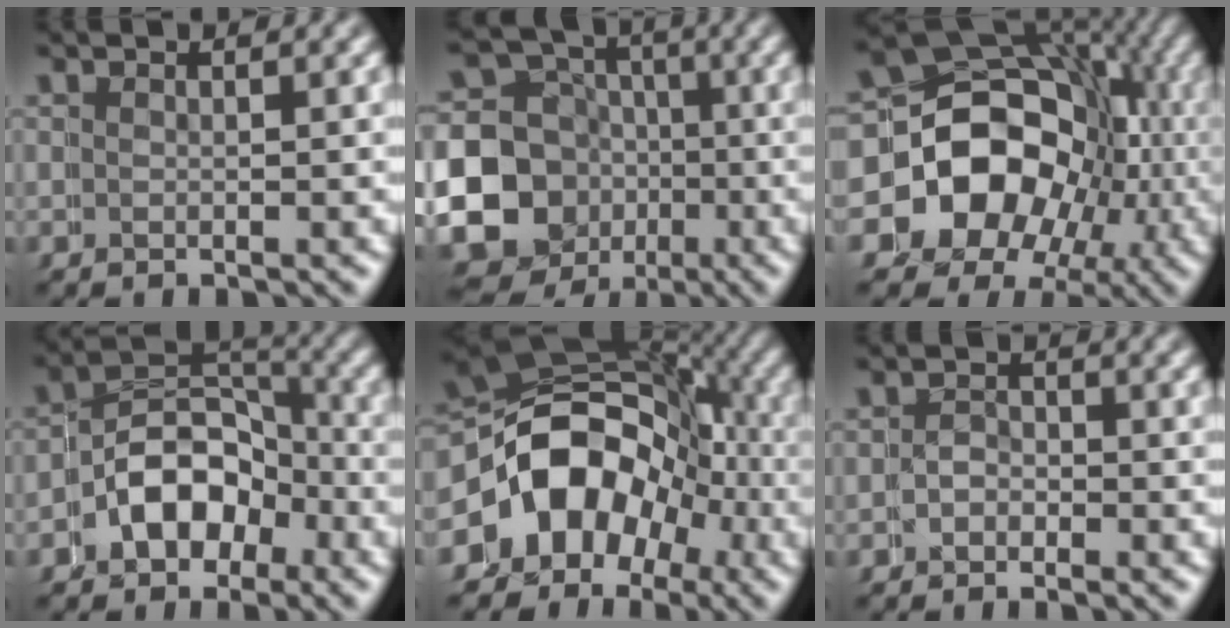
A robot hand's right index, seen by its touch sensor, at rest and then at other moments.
{"total": 17.7, "force": [-5.3, 16.4, 3.8], "torque": [-0.125, -0.072, -0.104]}
{"total": 18.4, "force": [-1.2, 15.8, 9.3], "torque": [-0.200, -0.052, -0.015]}
{"total": 5.2, "force": [-2.0, 4.3, 2.2], "torque": [-0.039, -0.005, -0.042]}
{"total": 15.6, "force": [-0.4, 13.0, 8.6], "torque": [-0.172, -0.031, -0.011]}
{"total": 1.4, "force": [-0.7, 0.8, -0.9], "torque": [0.011, -0.006, -0.018]}